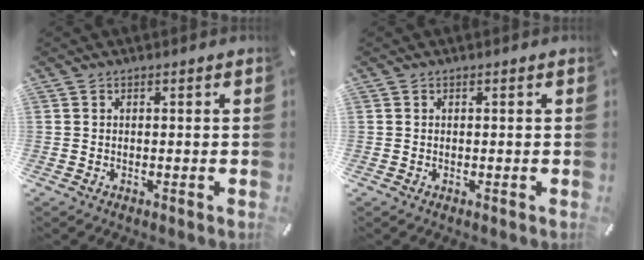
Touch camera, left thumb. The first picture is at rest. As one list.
[{"total": 0.0}]